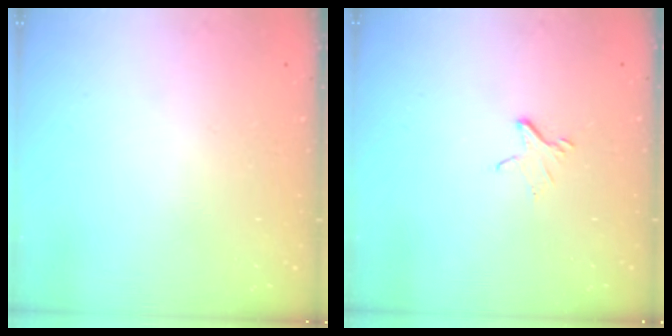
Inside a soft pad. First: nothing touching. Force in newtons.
{"total": 3.1, "press": 3.1, "slide": 0.3}